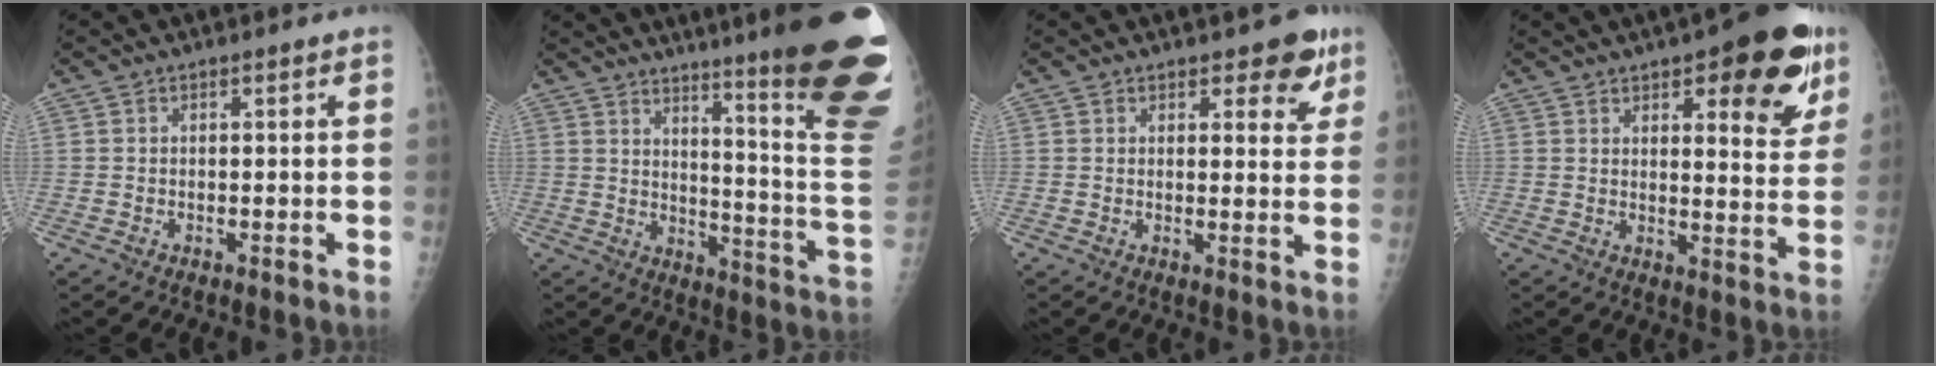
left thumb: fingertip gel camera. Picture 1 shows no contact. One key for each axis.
{"total": 27.4, "fx": 17.8, "fy": 2.4, "fz": 20.8, "tx": -0.199, "ty": -0.116, "tz": 0.233}
{"total": 5.7, "fx": 3.7, "fy": 2.8, "fz": 3.3, "tx": -0.004, "ty": -0.017, "tz": 0.043}
{"total": 16.4, "fx": 8.6, "fy": 5.9, "fz": 12.7, "tx": -0.115, "ty": -0.035, "tz": 0.107}